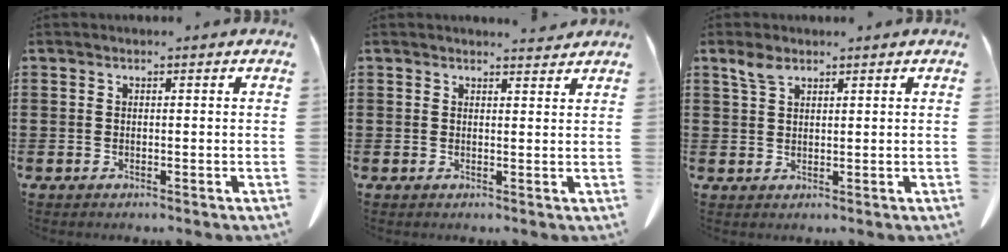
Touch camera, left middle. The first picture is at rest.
{"total": 2.0, "force": [2.0, 0.2, 0.5], "torque": [-0.014, -0.002, 0.037]}
{"total": 3.1, "force": [2.2, 1.3, 1.7], "torque": [-0.041, 0.002, 0.042]}